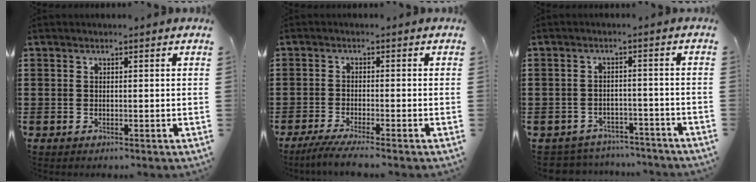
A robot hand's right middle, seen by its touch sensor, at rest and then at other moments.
{"total": 2.8, "force": [-2.3, -0.3, 1.6], "torque": [-0.034, -0.007, -0.044]}
{"total": 3.4, "force": [-3.4, 0.5, -0.2], "torque": [-0.005, 0.000, -0.073]}